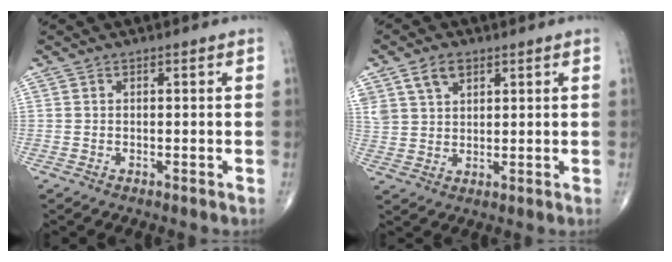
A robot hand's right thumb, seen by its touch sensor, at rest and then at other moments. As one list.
[{"total": 6.9, "force": [3.8, 4.4, 3.7], "torque": [-0.061, -0.010, 0.078]}]